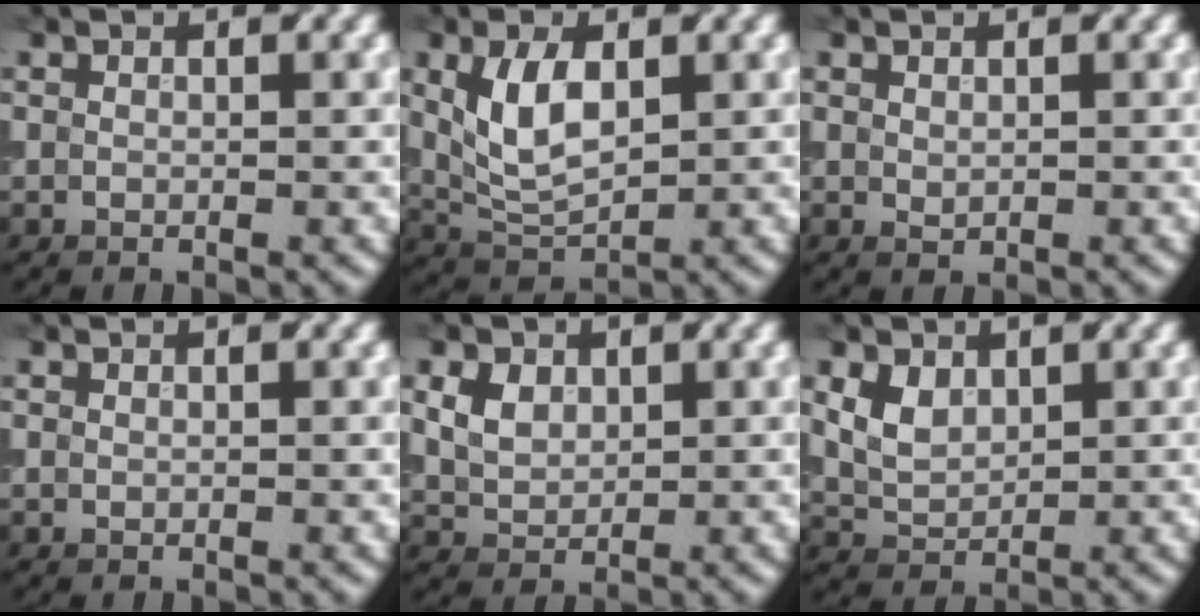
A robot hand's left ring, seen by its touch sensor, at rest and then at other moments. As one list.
[{"total": 4.7, "force": [0.8, 2.5, 4.0], "torque": [-0.091, 0.007, 0.026]}, {"total": 0.7, "force": [0.2, 0.5, 0.4], "torque": [-0.008, 0.005, 0.011]}, {"total": 0.0}, {"total": 3.8, "force": [1.6, 2.6, 2.2], "torque": [-0.059, 0.013, 0.035]}, {"total": 2.6, "force": [0.9, 1.8, 1.6], "torque": [-0.039, 0.003, 0.025]}]